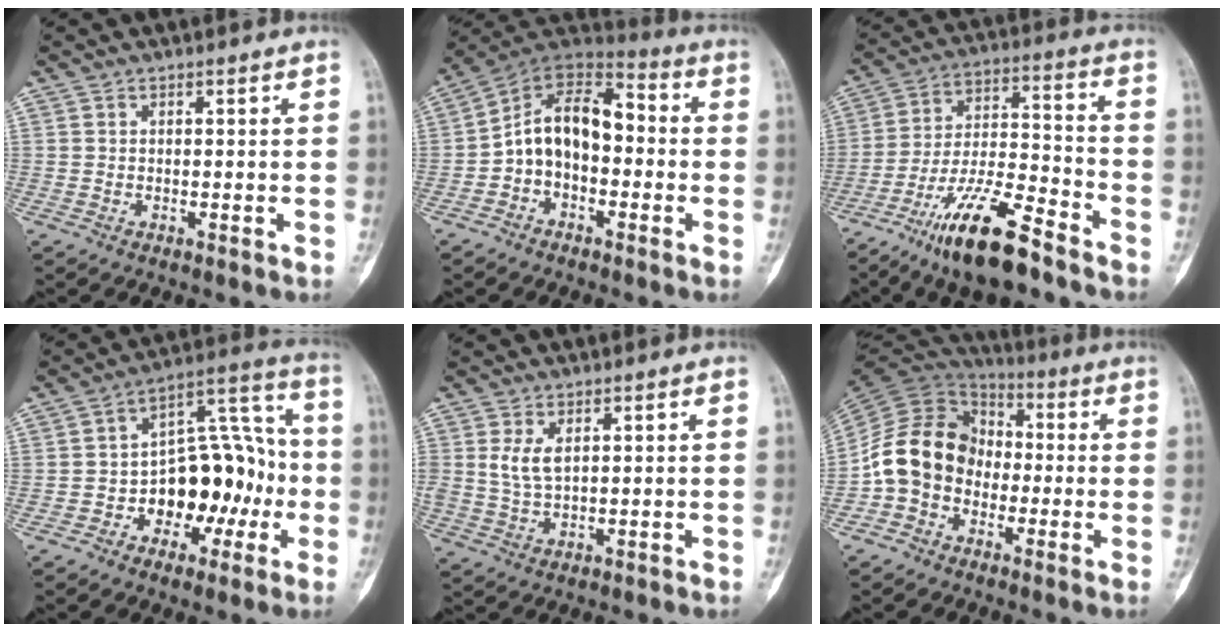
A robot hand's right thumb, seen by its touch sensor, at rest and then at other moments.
{"total": 13.0, "force": [-1.5, 8.7, 9.6], "torque": [-0.132, 0.054, -0.039]}
{"total": 16.7, "force": [-11.5, 4.4, 11.4], "torque": [-0.206, 0.070, -0.204]}
{"total": 16.8, "force": [-3.8, 10.6, 12.5], "torque": [-0.137, 0.059, -0.055]}
{"total": 4.2, "force": [1.3, 1.9, 3.4], "torque": [-0.070, -0.005, 0.034]}
{"total": 13.9, "force": [-2.7, 11.4, 7.6], "torque": [-0.124, 0.050, -0.063]}